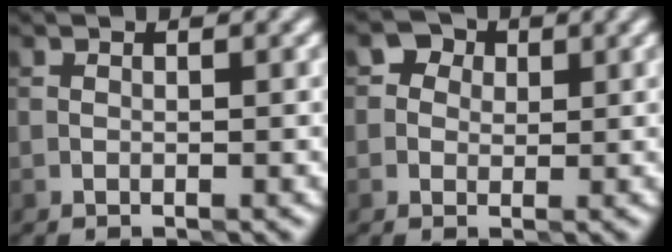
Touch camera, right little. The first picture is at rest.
{"total": 1.7, "force": [0.5, 1.5, 0.5], "torque": [0.000, 0.006, 0.003]}